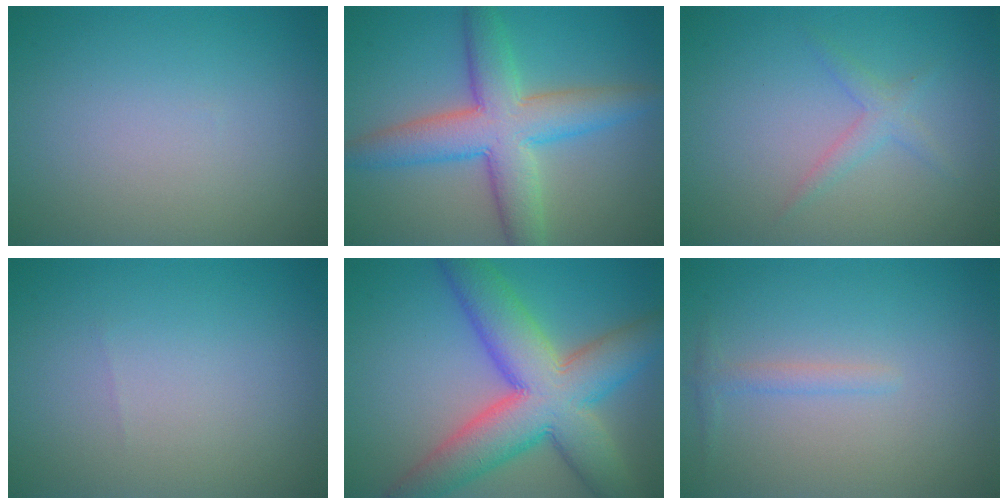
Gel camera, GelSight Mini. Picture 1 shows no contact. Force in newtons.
{"total": 7.5, "press": 7.5, "slide": 0.6}
{"total": 1.6, "press": 1.6, "slide": 0.1}
{"total": 0.0}
{"total": 11.3, "press": 11.3, "slide": 0.6}
{"total": 1.1, "press": 1.1, "slide": 0.0}